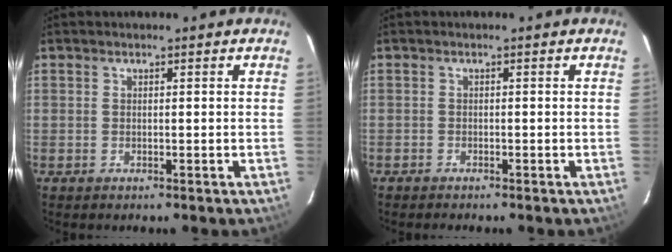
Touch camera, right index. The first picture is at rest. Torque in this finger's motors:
{"motor_torque": [0.05, -0.02, -0.02, 0.00]}